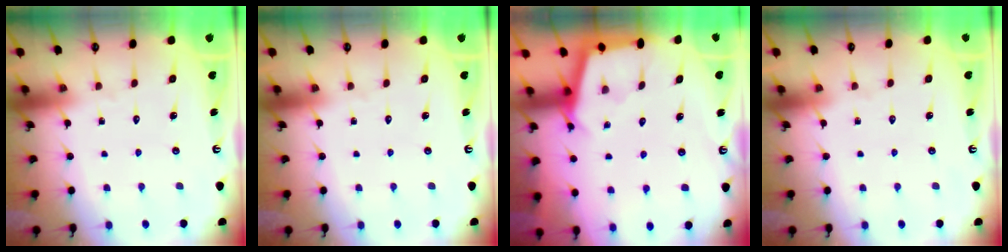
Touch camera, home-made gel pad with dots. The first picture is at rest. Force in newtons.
{"total": 0.0}
{"total": 2.9, "press": 2.8, "slide": 0.4}
{"total": 0.0}